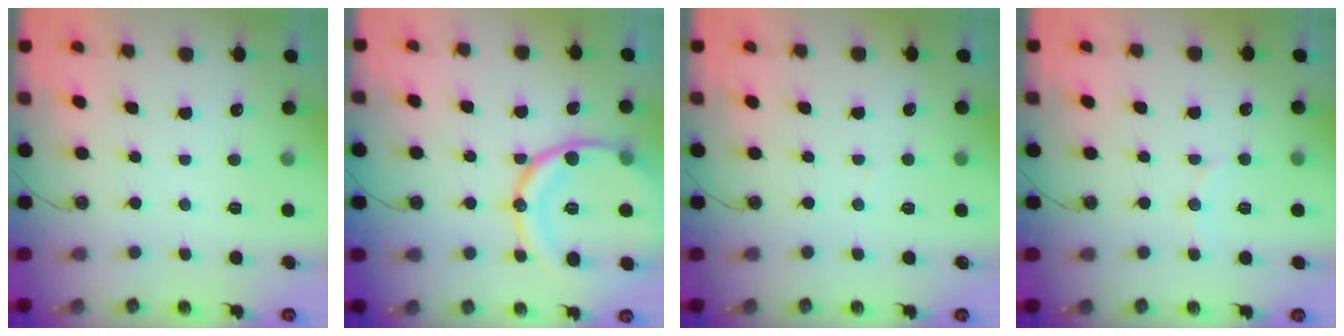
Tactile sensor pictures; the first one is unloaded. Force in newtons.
{"total": 20.7, "press": 20.5, "slide": 2.4}
{"total": 2.3, "press": 2.3, "slide": 0.3}
{"total": 4.5, "press": 4.1, "slide": 1.7}